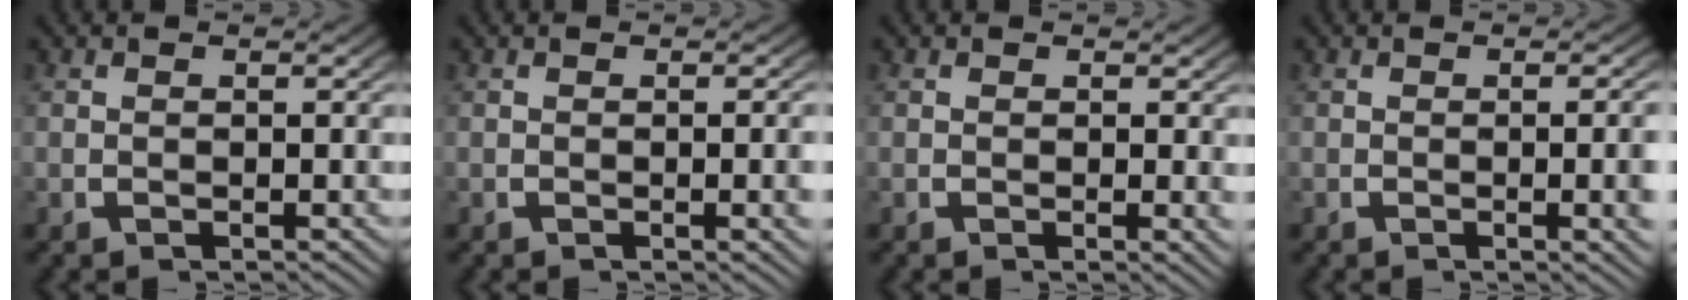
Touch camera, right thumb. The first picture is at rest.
{"total": 1.4, "force": [-0.1, 0.0, 1.4], "torque": [-0.015, 0.002, -0.002]}
{"total": 0.9, "force": [0.2, 0.1, 0.8], "torque": [-0.010, -0.005, 0.004]}
{"total": 3.0, "force": [-0.3, 0.6, 3.0], "torque": [-0.026, 0.005, -0.008]}